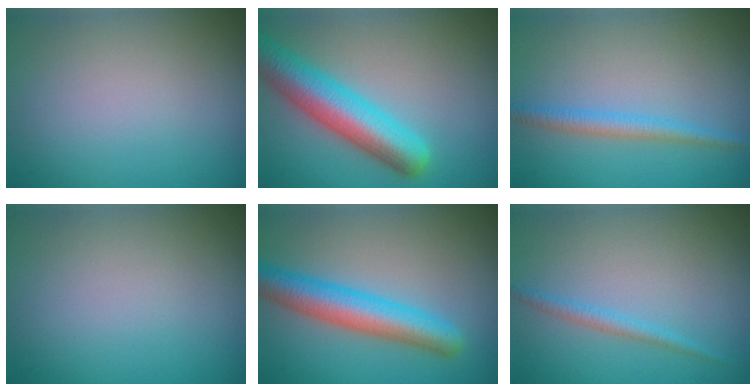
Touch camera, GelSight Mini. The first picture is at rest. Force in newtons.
{"total": 6.9, "press": 6.9, "slide": 0.4}
{"total": 2.1, "press": 2.1, "slide": 0.1}
{"total": 0.0}
{"total": 5.6, "press": 5.6, "slide": 0.1}
{"total": 1.3, "press": 1.3, "slide": 0.1}